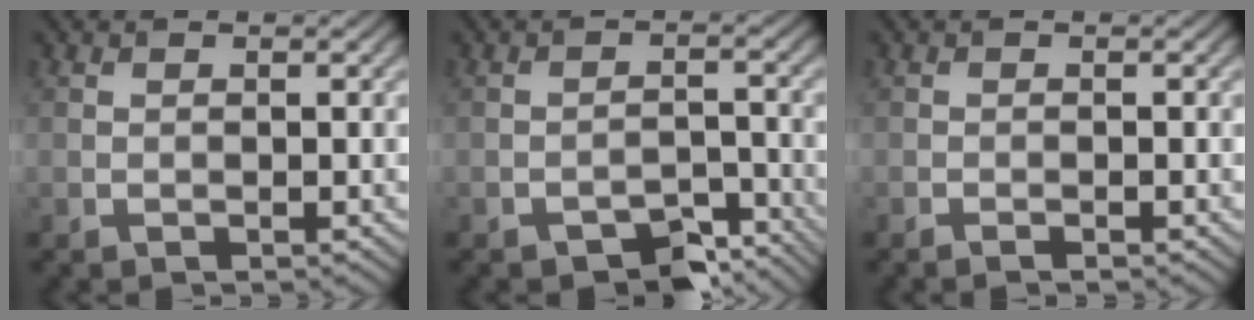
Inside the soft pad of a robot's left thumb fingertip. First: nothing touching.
{"total": 4.3, "force": [-3.5, 1.6, 1.8], "torque": [-0.024, 0.003, -0.051]}
{"total": 0.7, "force": [-0.6, 0.0, 0.4], "torque": [-0.008, 0.000, -0.012]}